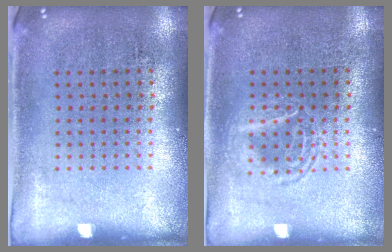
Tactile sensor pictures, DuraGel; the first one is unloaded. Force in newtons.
{"total": 1.9, "press": 1.9, "slide": 0.3}